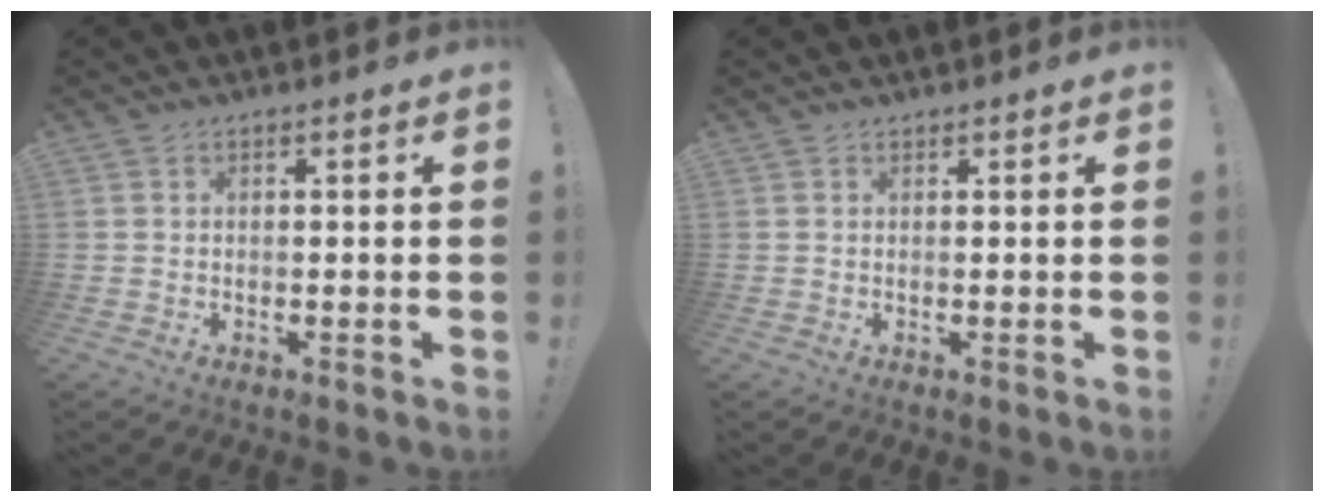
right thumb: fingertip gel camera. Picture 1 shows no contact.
{"total": 0.6, "force": [0.5, 0.2, -0.3], "torque": [0.008, -0.001, 0.008]}